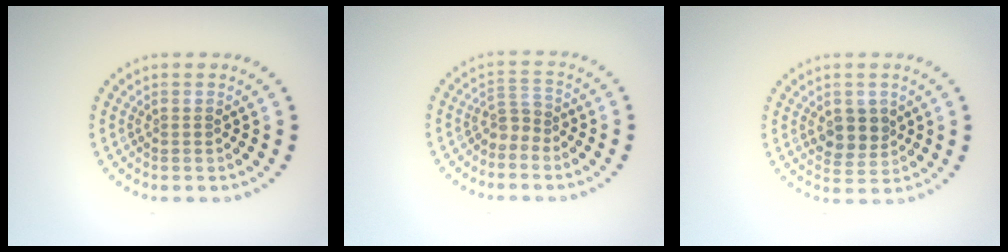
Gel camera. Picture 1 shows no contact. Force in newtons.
{"total": 2.0, "press": 1.4, "slide": 1.4}
{"total": 2.9, "press": 2.8, "slide": 1.0}